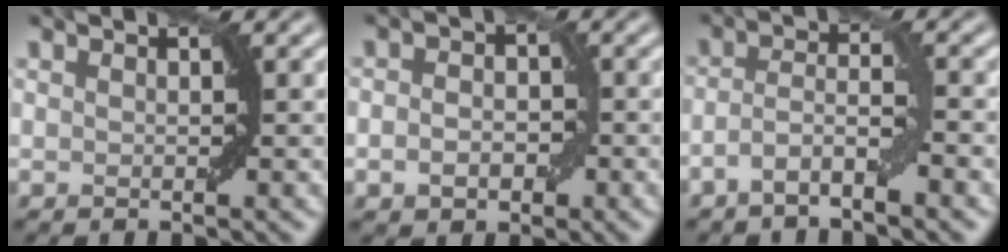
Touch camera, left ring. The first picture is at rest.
{"total": 3.0, "force": [-0.7, 2.2, 1.9], "torque": [-0.023, 0.000, -0.015]}
{"total": 3.1, "force": [-1.8, 0.5, 2.5], "torque": [-0.048, 0.009, -0.043]}